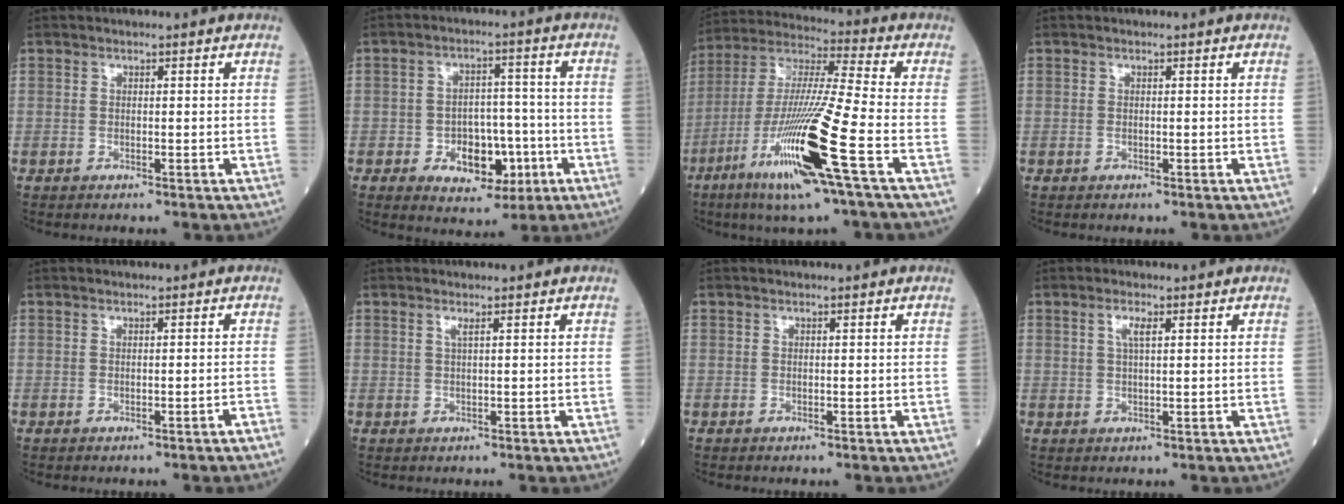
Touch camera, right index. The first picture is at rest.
{"total": 8.1, "force": [-2.7, 5.1, 5.7], "torque": [-0.081, 0.014, -0.035]}
{"total": 18.7, "force": [-7.7, -0.4, 17.0], "torque": [-0.363, -0.034, -0.152]}
{"total": 0.0}
{"total": 0.9, "force": [-0.7, -0.1, 0.5], "torque": [-0.010, 0.001, -0.007]}
{"total": 0.9, "force": [0.4, -0.2, 0.8], "torque": [-0.021, -0.001, 0.009]}
{"total": 0.0}
{"total": 2.1, "force": [0.9, 0.3, 1.9], "torque": [-0.040, 0.002, 0.016]}